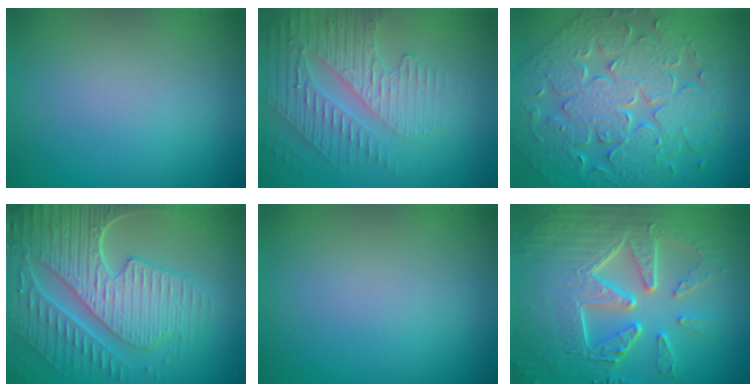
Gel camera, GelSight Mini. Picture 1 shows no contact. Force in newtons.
{"total": 3.9, "press": 3.7, "slide": 1.2}
{"total": 9.0, "press": 7.2, "slide": 5.3}
{"total": 8.5, "press": 6.1, "slide": 5.9}
{"total": 0.0}
{"total": 9.7, "press": 6.5, "slide": 7.1}